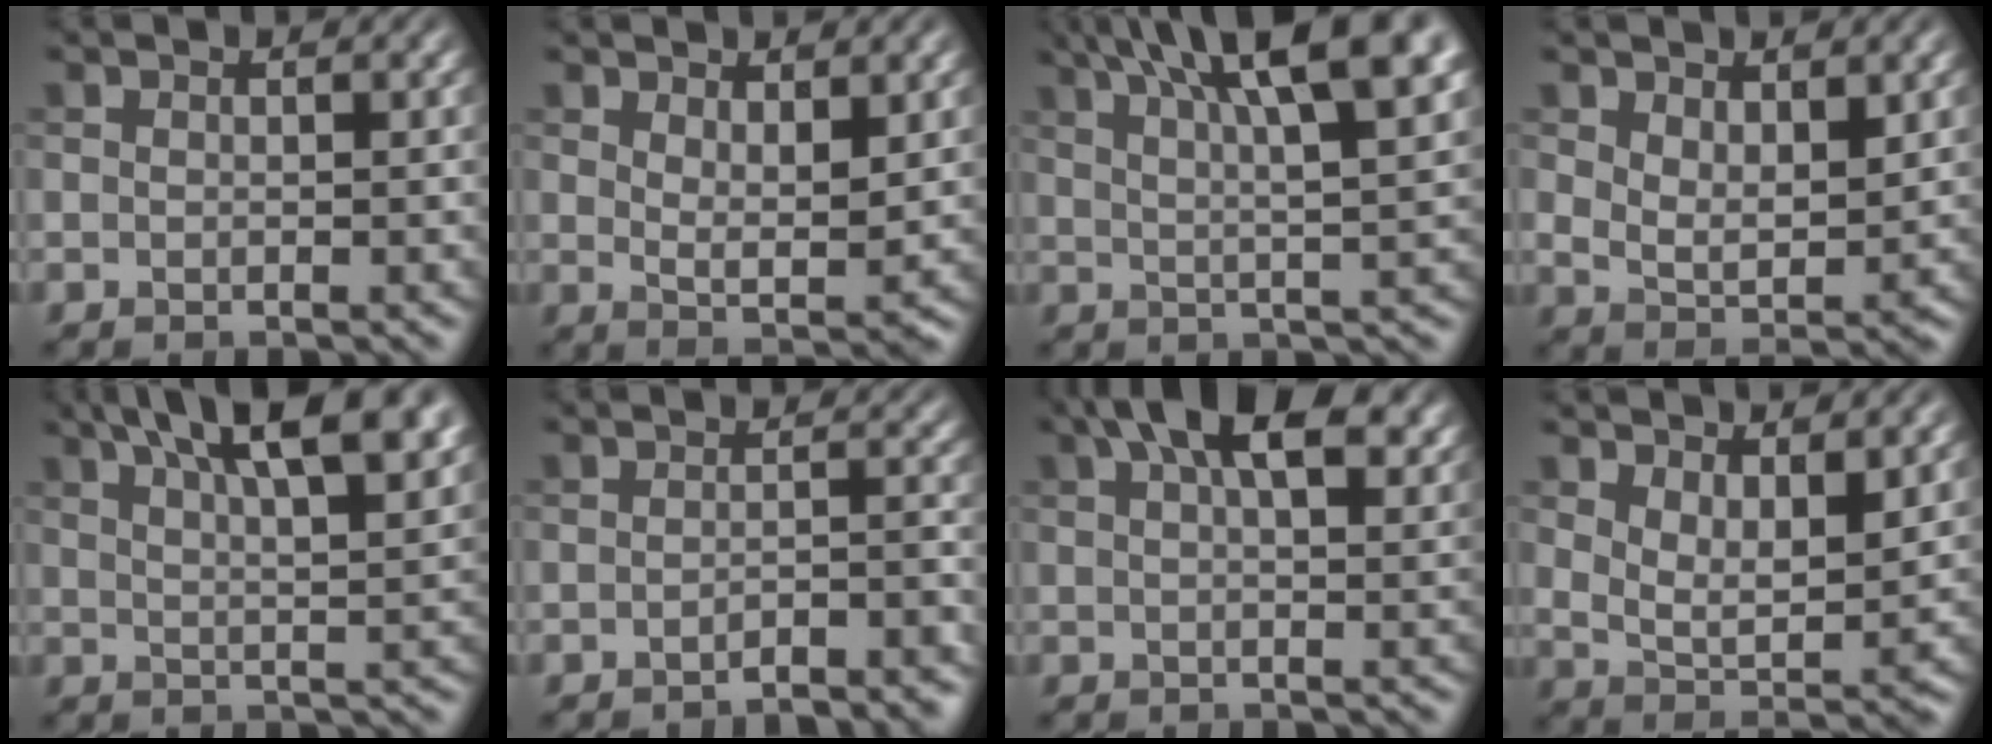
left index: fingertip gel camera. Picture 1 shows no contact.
{"total": 3.1, "force": [1.6, 1.0, 2.5], "torque": [-0.044, -0.012, 0.032]}
{"total": 12.5, "force": [6.9, 3.3, 9.9], "torque": [-0.116, 0.031, 0.086]}
{"total": 3.7, "force": [1.7, 1.9, 2.8], "torque": [-0.054, -0.009, 0.034]}
{"total": 11.7, "force": [6.7, 3.9, 8.8], "torque": [-0.104, 0.041, 0.075]}
{"total": 3.2, "force": [-2.8, 0.5, 1.4], "torque": [-0.012, 0.006, -0.042]}
{"total": 8.5, "force": [4.3, 3.4, 6.5], "torque": [-0.090, 0.020, 0.061]}
{"total": 4.6, "force": [2.3, 2.0, 3.5], "torque": [-0.065, -0.013, 0.045]}